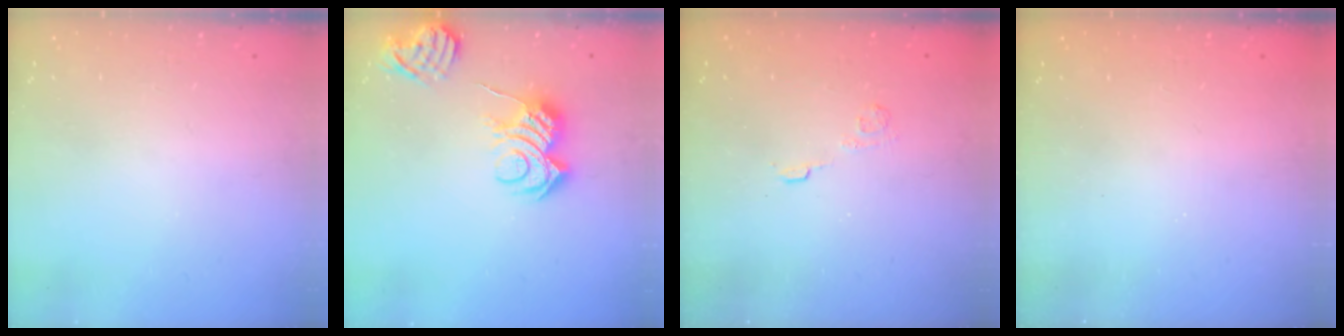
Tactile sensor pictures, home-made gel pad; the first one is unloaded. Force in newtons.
{"total": 10.9, "press": 10.8, "slide": 1.1}
{"total": 2.7, "press": 2.3, "slide": 1.4}
{"total": 2.5, "press": 2.4, "slide": 0.8}